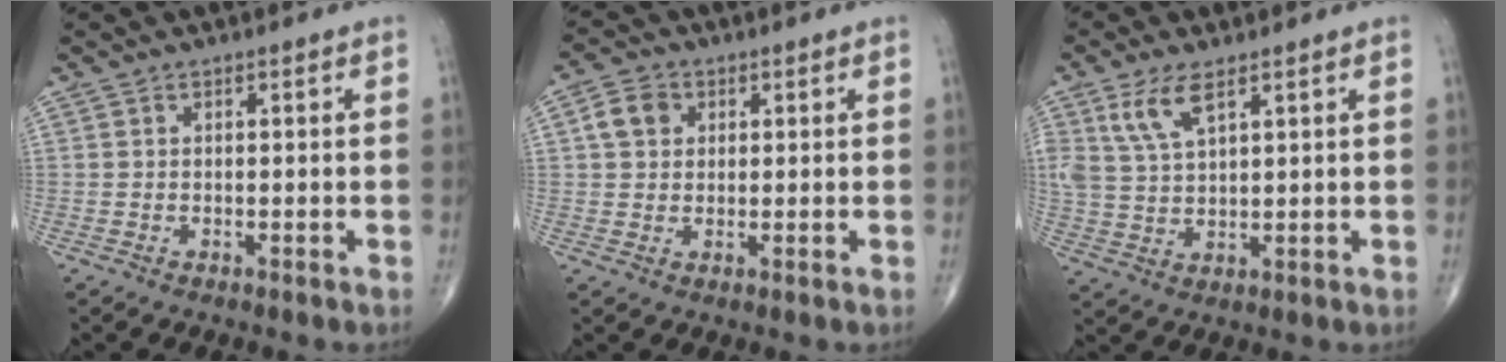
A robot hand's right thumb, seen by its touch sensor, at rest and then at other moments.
{"total": 4.9, "force": [1.3, 4.0, 2.5], "torque": [-0.035, 0.005, 0.020]}
{"total": 7.0, "force": [3.8, 2.8, 5.1], "torque": [-0.103, -0.011, 0.083]}